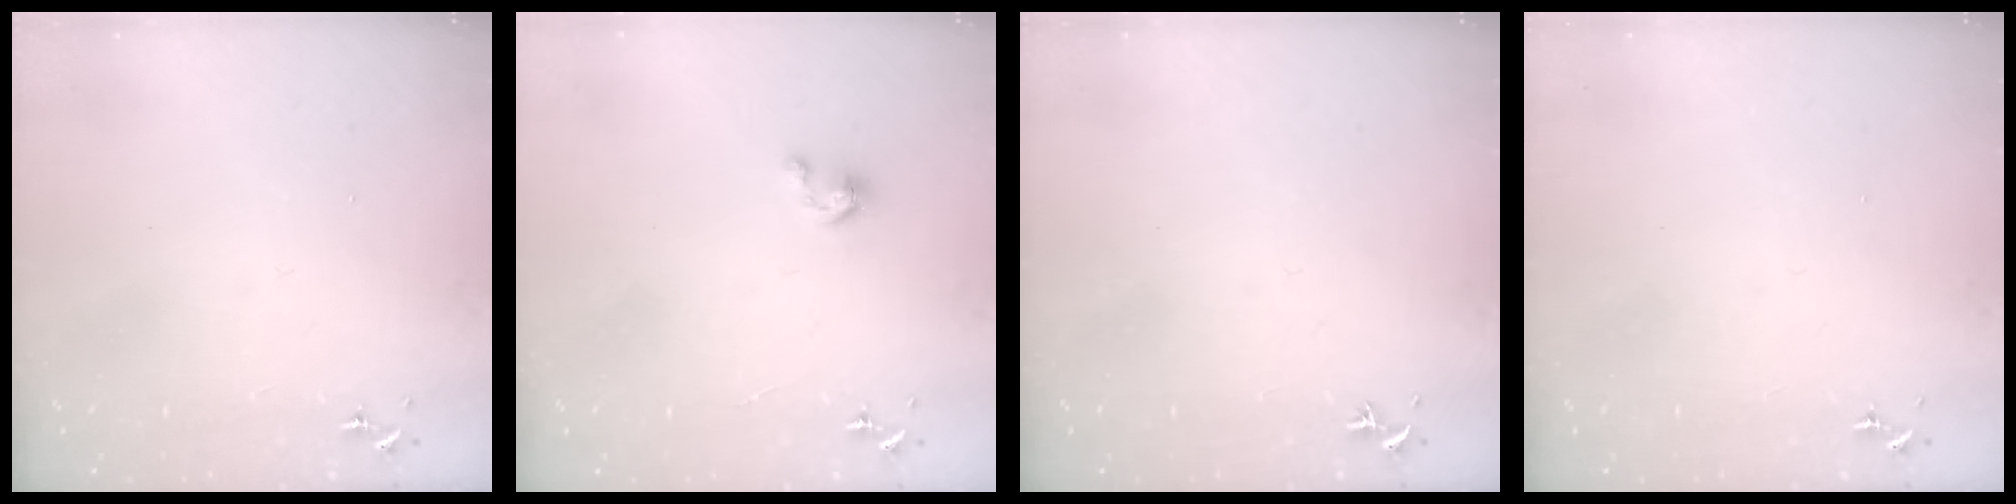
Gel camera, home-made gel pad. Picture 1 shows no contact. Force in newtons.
{"total": 2.4, "press": 2.4, "slide": 0.2}
{"total": 0.0}
{"total": 0.0}